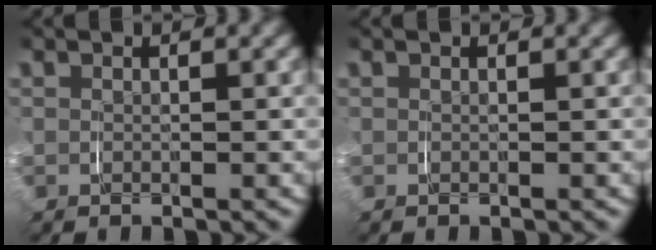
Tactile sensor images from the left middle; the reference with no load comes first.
{"total": 0.0}